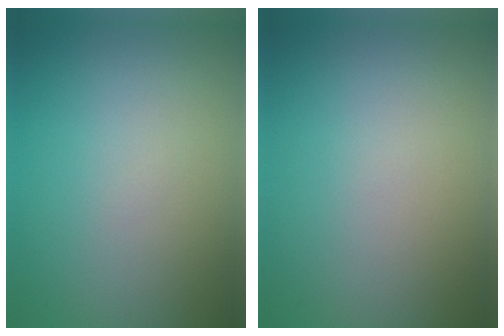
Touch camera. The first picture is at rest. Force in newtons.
{"total": 0.0}